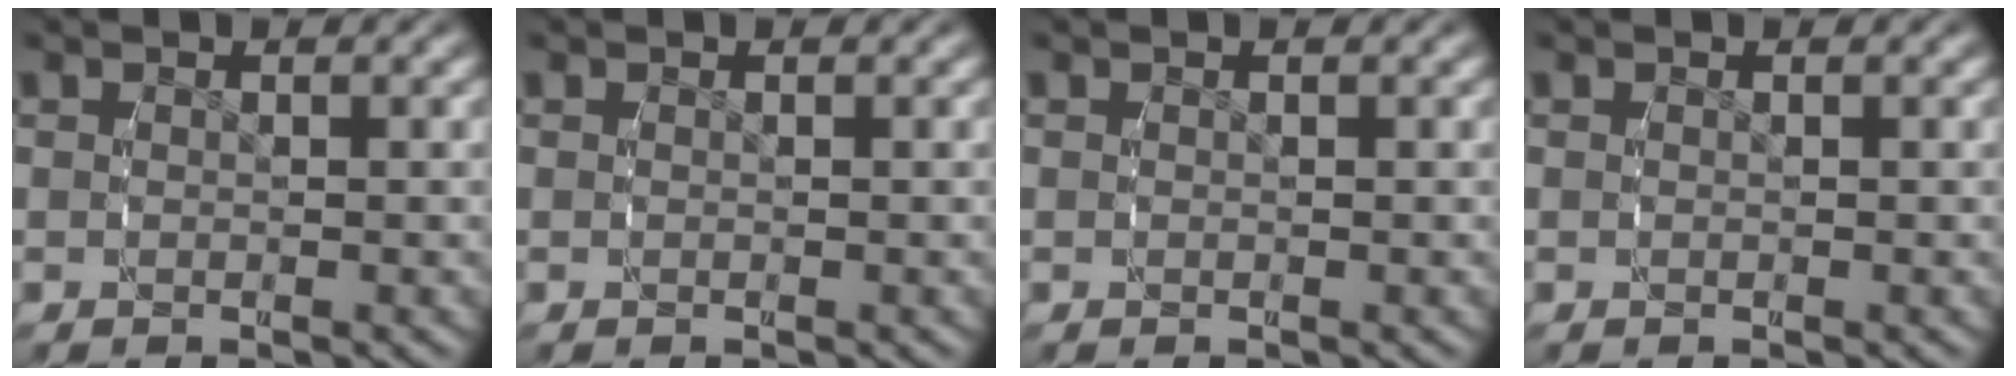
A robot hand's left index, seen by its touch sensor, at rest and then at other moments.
{"total": 0.0}
{"total": 0.0}
{"total": 0.0}